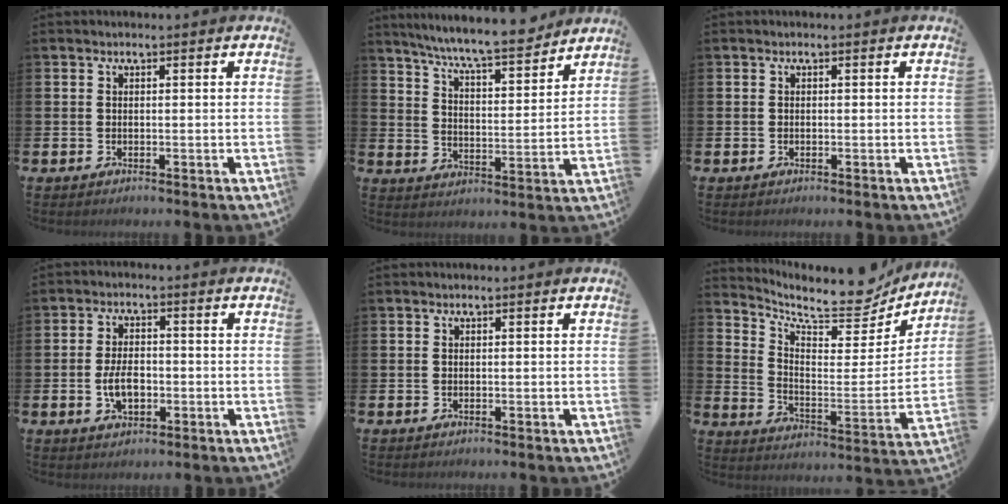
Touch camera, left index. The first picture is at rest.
{"total": 8.4, "force": [7.9, 0.2, 2.9], "torque": [-0.073, -0.057, 0.136]}
{"total": 0.0}
{"total": 4.4, "force": [-0.8, 2.6, 3.5], "torque": [-0.047, -0.001, -0.017]}
{"total": 0.0}
{"total": 9.3, "force": [8.4, 2.8, 2.9], "torque": [-0.063, -0.075, 0.140]}